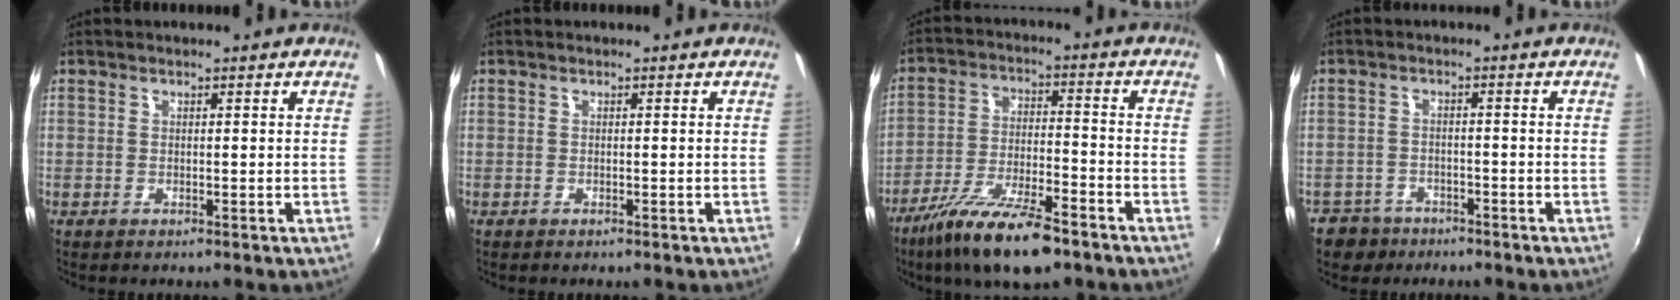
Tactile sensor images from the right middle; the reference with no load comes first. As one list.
[{"total": 0.0}, {"total": 15.0, "force": [-10.7, 3.9, 9.6], "torque": [-0.196, -0.030, -0.190]}, {"total": 6.0, "force": [-4.3, 4.1, 1.0], "torque": [-0.042, 0.008, -0.071]}]